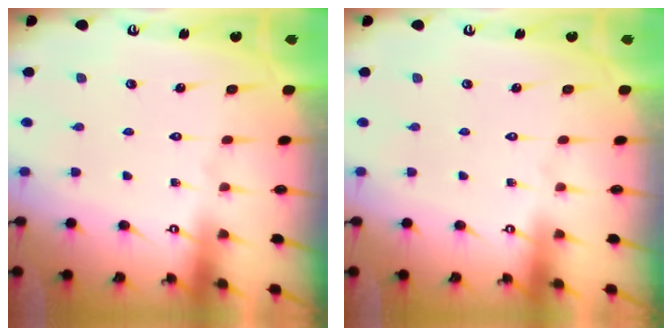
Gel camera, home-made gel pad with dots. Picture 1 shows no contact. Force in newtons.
{"total": 0.0}